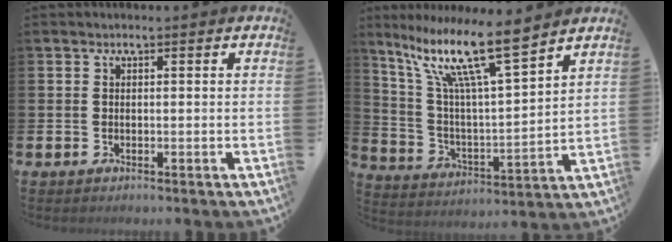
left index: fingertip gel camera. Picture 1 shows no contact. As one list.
[{"total": 14.2, "force": [10.1, 2.5, 9.6], "torque": [-0.199, -0.053, 0.168]}]